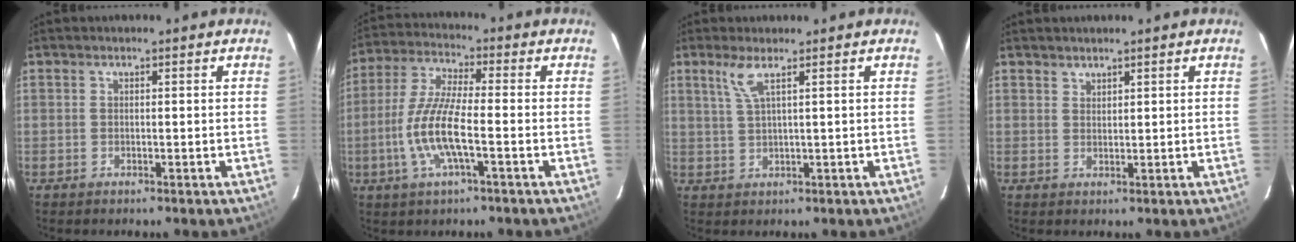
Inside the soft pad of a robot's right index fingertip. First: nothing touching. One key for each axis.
{"total": 11.0, "fx": -3.1, "fy": 2.0, "fz": 10.4, "tx": -0.221, "ty": -0.003, "tz": -0.063}
{"total": 3.3, "fx": 1.9, "fy": -0.2, "fz": 2.7, "tx": -0.060, "ty": -0.002, "tz": 0.044}
{"total": 1.4, "fx": 1.3, "fy": 0.5, "fz": 0.1, "tx": 0.003, "ty": 0.004, "tz": 0.025}